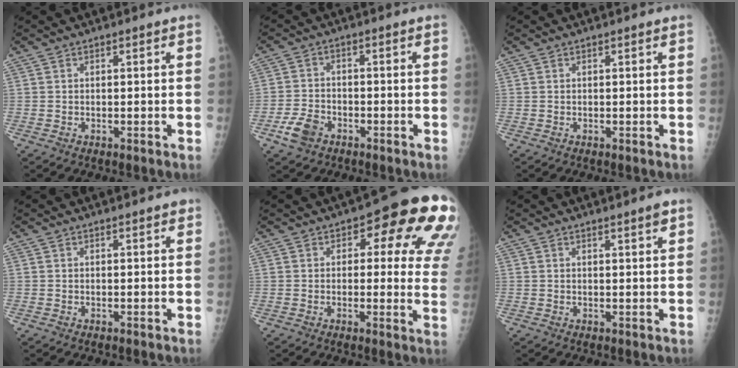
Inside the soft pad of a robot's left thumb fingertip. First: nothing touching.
{"total": 5.3, "force": [-3.1, 3.4, 2.7], "torque": [-0.053, 0.015, -0.055]}
{"total": 0.0}
{"total": 0.9, "force": [0.6, 0.3, 0.5], "torque": [-0.006, -0.001, 0.007]}
{"total": 16.3, "force": [6.4, 7.4, 13.0], "torque": [-0.098, -0.016, 0.062]}
{"total": 1.7, "force": [1.2, 0.0, 1.2], "torque": [-0.015, -0.009, 0.018]}